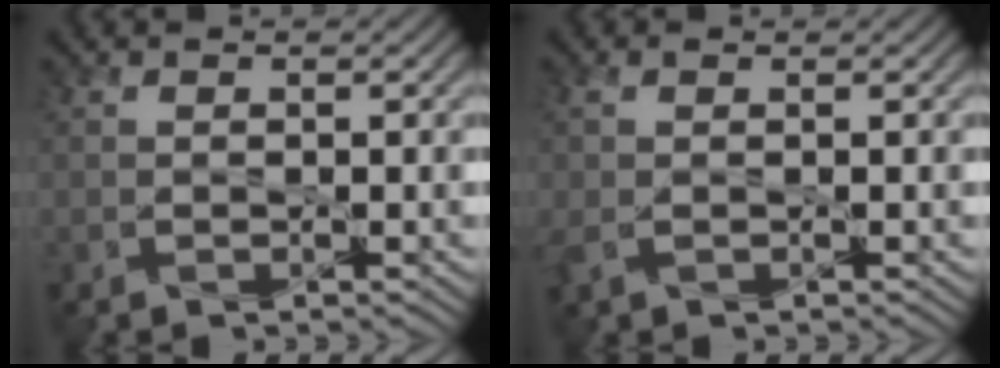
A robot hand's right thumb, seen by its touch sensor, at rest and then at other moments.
{"total": 2.8, "force": [-0.1, 1.8, 2.2], "torque": [-0.072, -0.003, -0.006]}